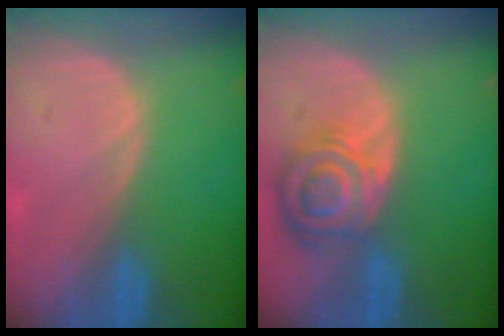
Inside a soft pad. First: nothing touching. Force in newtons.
{"total": 8.3, "press": 7.3, "slide": 4.0}